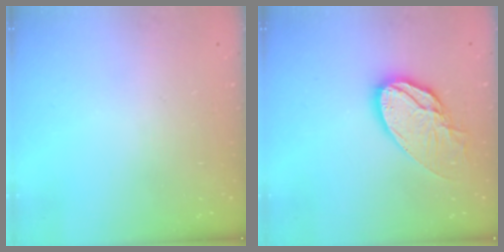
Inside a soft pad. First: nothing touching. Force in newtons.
{"total": 15.1, "press": 15.1, "slide": 1.3}